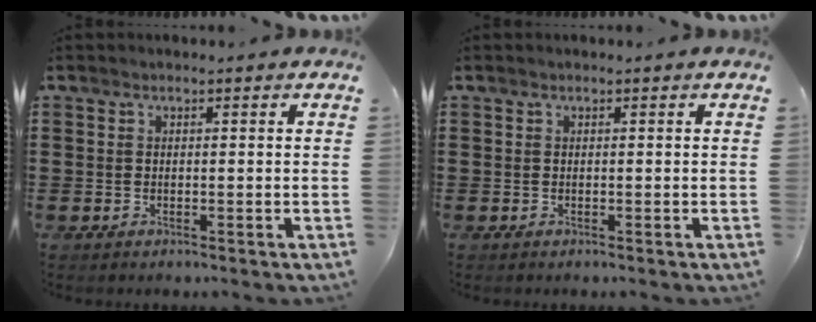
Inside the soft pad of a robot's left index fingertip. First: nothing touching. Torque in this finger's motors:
{"motor_torque": [0.00, 0.00, 0.00, 0.00]}